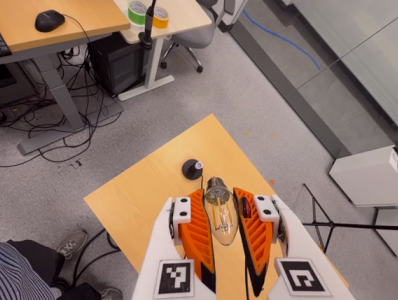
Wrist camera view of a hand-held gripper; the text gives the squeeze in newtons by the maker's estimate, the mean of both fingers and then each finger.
{"total": 23.5, "left": 26.3, "right": 20.7}